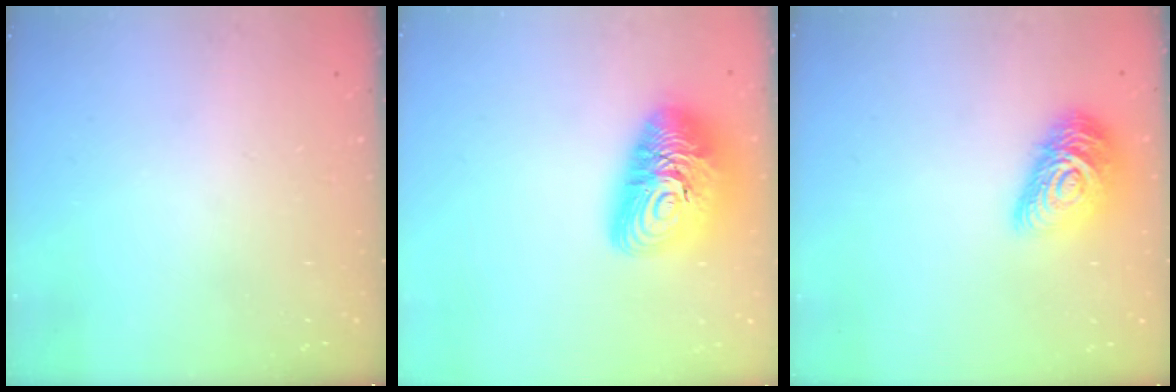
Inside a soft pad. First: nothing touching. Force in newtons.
{"total": 17.8, "press": 17.7, "slide": 1.3}
{"total": 14.6, "press": 14.6, "slide": 0.8}